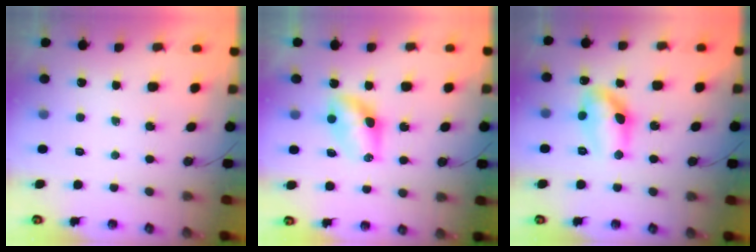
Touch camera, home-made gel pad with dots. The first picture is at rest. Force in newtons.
{"total": 6.9, "press": 6.9, "slide": 0.6}
{"total": 13.5, "press": 12.8, "slide": 4.5}